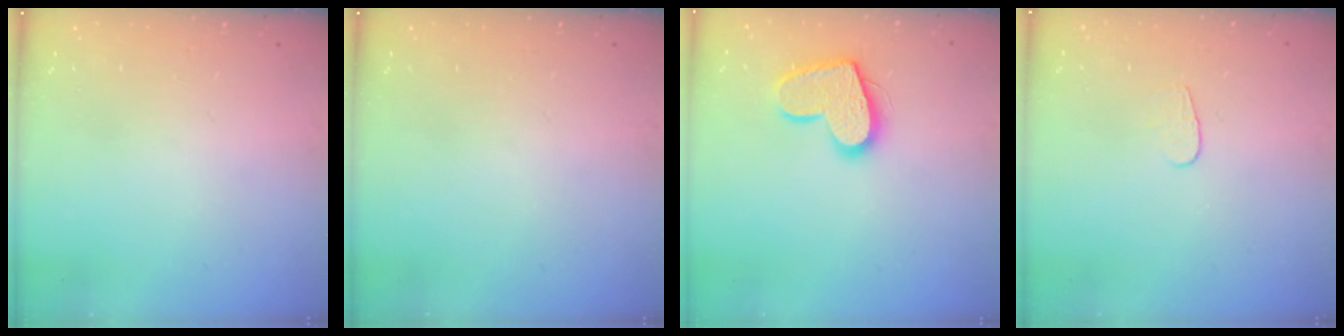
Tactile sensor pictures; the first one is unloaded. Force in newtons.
{"total": 0.0}
{"total": 14.3, "press": 14.3, "slide": 1.1}
{"total": 3.6, "press": 3.6, "slide": 0.3}